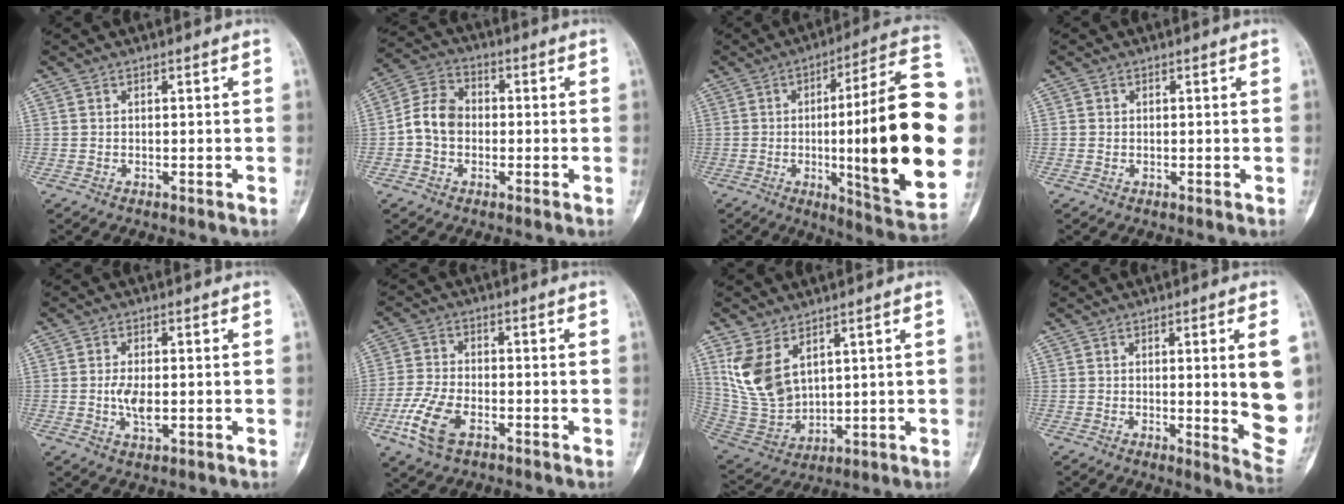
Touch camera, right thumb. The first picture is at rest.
{"total": 7.9, "force": [-0.9, 6.2, 4.8], "torque": [-0.076, 0.028, -0.030]}
{"total": 29.4, "force": [-1.8, 4.9, 29.0], "torque": [-0.396, 0.001, -0.032]}
{"total": 0.6, "force": [0.0, 0.6, 0.1], "torque": [0.002, 0.002, -0.002]}
{"total": 4.8, "force": [-0.4, 2.3, 4.1], "torque": [-0.081, -0.005, -0.009]}
{"total": 9.2, "force": [-3.9, 5.0, 6.7], "torque": [-0.151, 0.008, -0.078]}
{"total": 11.8, "force": [5.3, 7.3, 7.7], "torque": [-0.143, -0.022, 0.129]}
{"total": 12.3, "force": [1.0, 1.9, 12.1], "torque": [-0.141, -0.022, 0.018]}